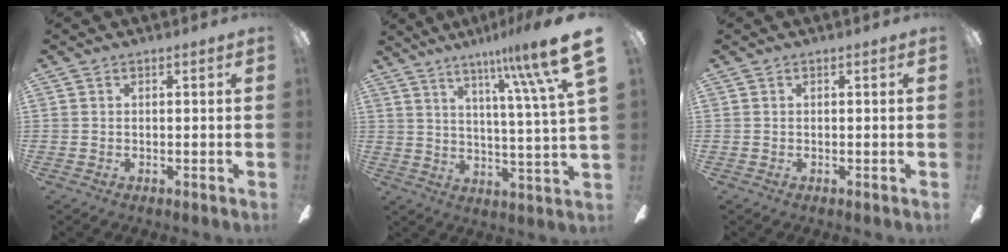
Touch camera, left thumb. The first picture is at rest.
{"total": 14.6, "force": [9.0, 0.5, 11.5], "torque": [-0.181, -0.052, 0.129]}
{"total": 0.0}